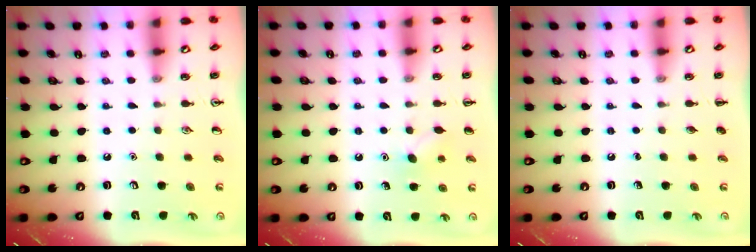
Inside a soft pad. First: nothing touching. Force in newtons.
{"total": 5.6, "press": 5.4, "slide": 1.7}
{"total": 0.0}